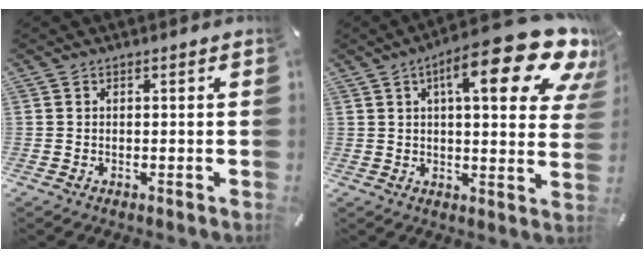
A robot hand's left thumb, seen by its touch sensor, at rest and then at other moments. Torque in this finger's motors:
{"motor_torque": [1.27, 1.23, 1.95, -0.82, 0.40]}